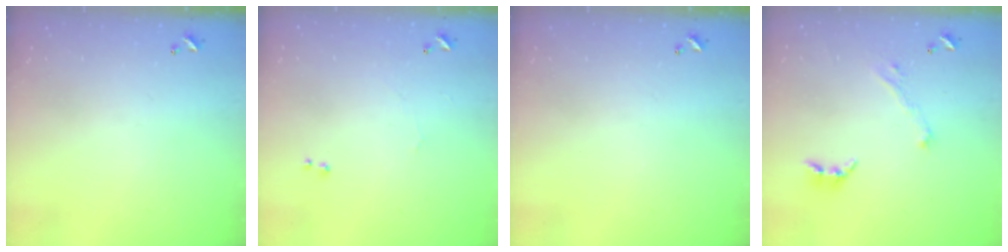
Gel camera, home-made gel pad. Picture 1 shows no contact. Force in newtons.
{"total": 1.0, "press": 0.5, "slide": 0.8}
{"total": 0.0}
{"total": 2.9, "press": 2.8, "slide": 0.8}